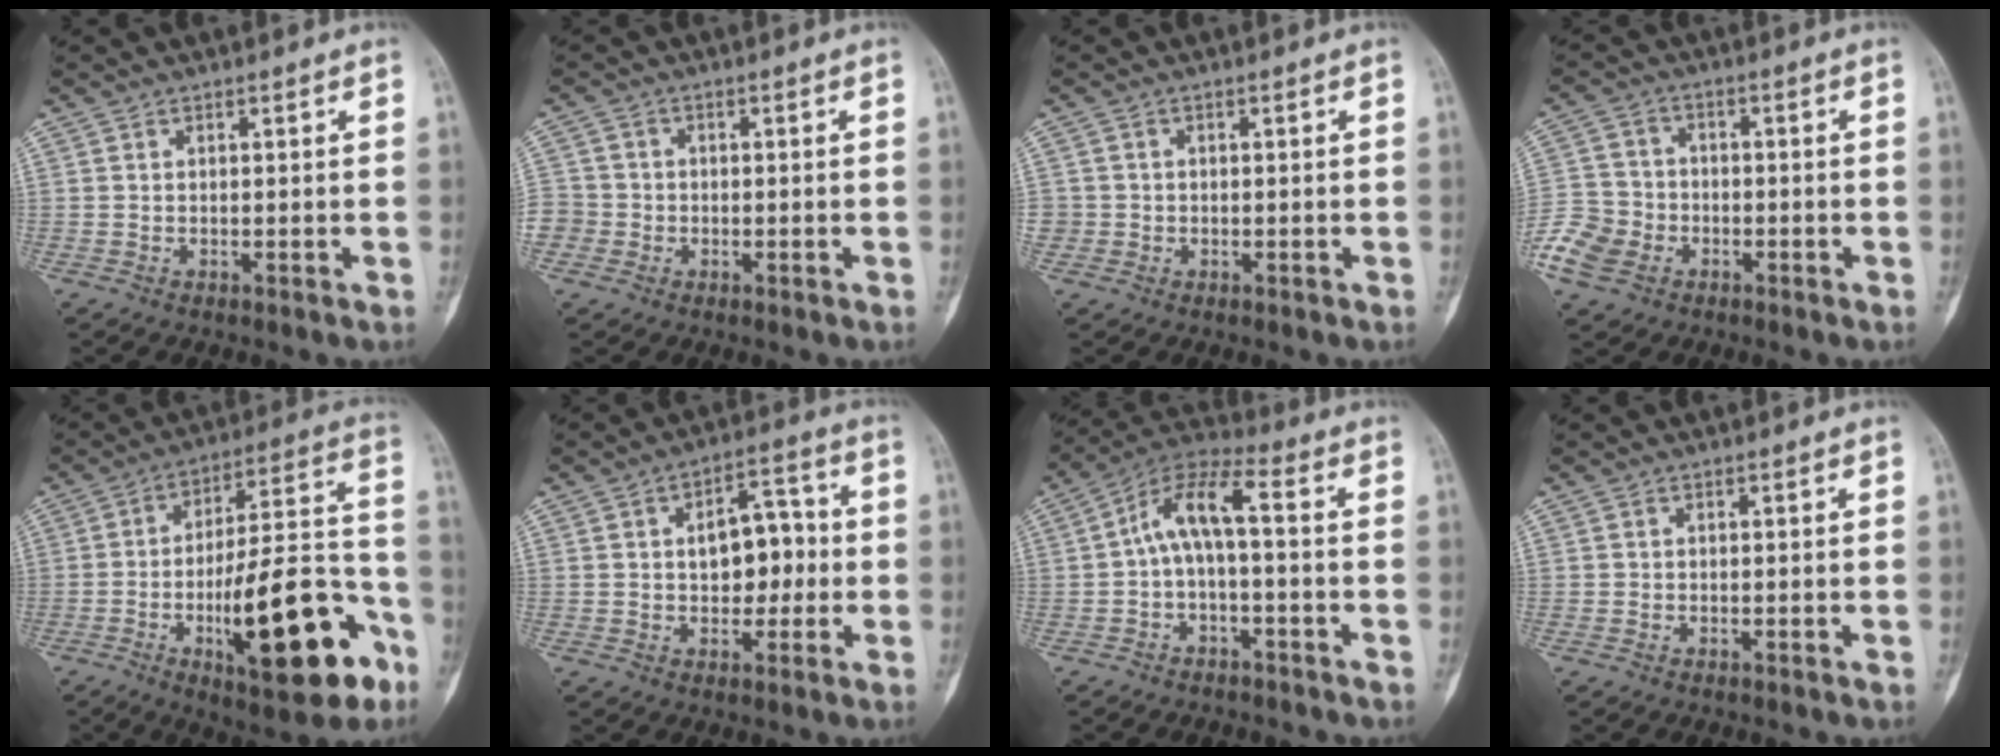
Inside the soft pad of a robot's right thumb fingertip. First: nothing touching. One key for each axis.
{"total": 5.0, "fx": -1.5, "fy": 4.7, "fz": 0.9, "tx": -0.011, "ty": 0.012, "tz": -0.032}
{"total": 3.1, "fx": -0.5, "fy": 3.1, "fz": 0.2, "tx": 0.014, "ty": 0.008, "tz": -0.011}
{"total": 9.1, "fx": -4.1, "fy": 7.1, "fz": 4.0, "tx": -0.072, "ty": 0.018, "tz": -0.082}
{"total": 24.9, "fx": -10.1, "fy": 8.2, "fz": 21.2, "tx": -0.296, "ty": 0.057, "tz": -0.144}
{"total": 9.2, "fx": 0.0, "fy": 5.8, "fz": 7.2, "tx": -0.071, "ty": 0.027, "tz": -0.005}
{"total": 8.6, "fx": -0.9, "fy": 2.9, "fz": 8.0, "tx": -0.154, "ty": 0.052, "tz": -0.022}
{"total": 0.0}